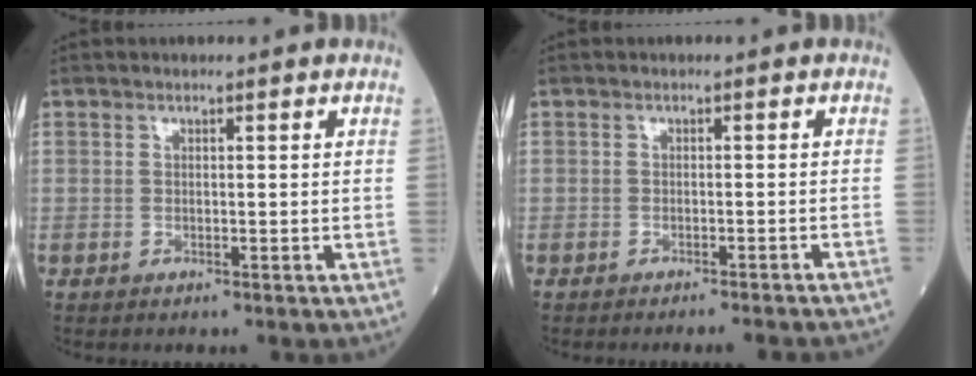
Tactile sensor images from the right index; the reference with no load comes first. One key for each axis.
{"total": 5.8, "fx": -5.5, "fy": -0.3, "fz": 1.7, "tx": -0.014, "ty": -0.013, "tz": -0.065}